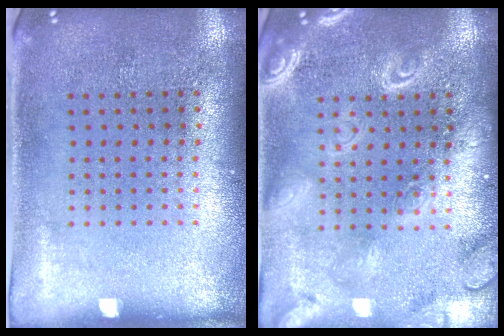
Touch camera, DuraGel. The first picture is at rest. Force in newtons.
{"total": 3.0, "press": 3.0, "slide": 0.3}